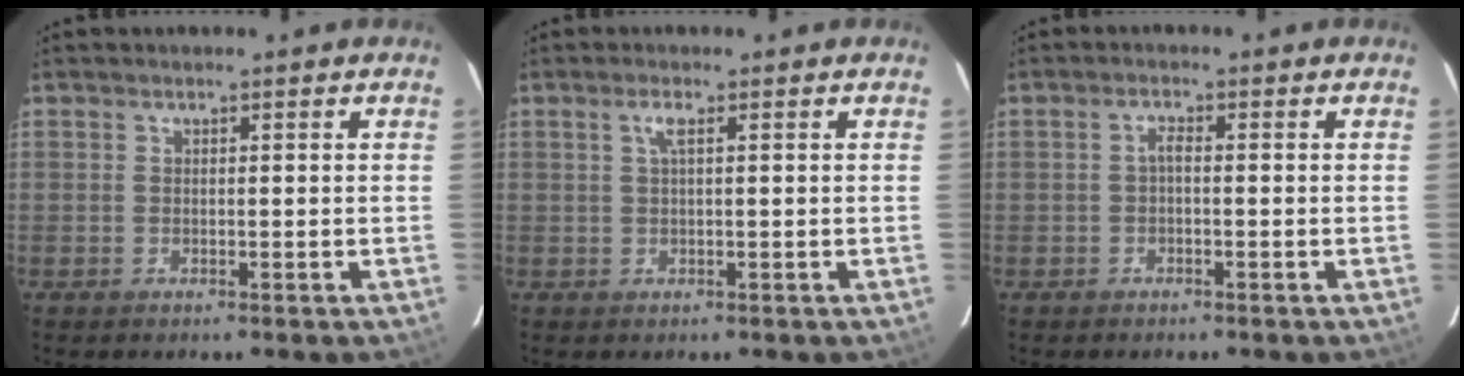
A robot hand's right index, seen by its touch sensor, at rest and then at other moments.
{"total": 1.6, "force": [0.5, 0.0, 1.6], "torque": [-0.030, 0.003, 0.008]}
{"total": 1.2, "force": [-0.5, 0.3, 1.1], "torque": [-0.021, 0.006, -0.011]}